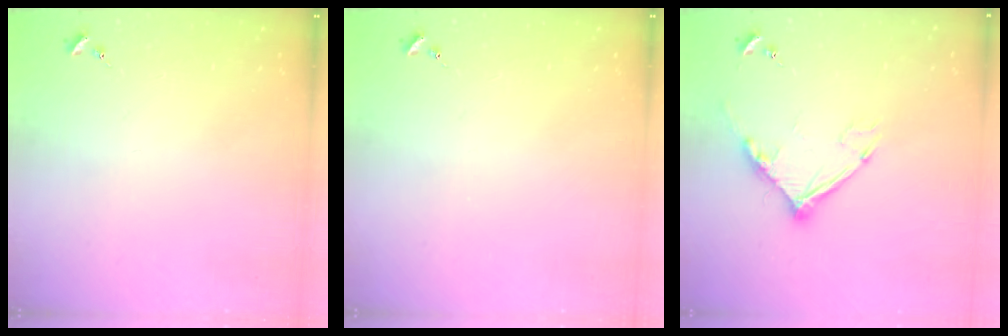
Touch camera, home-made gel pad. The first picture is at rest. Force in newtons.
{"total": 0.0}
{"total": 10.7, "press": 10.6, "slide": 1.1}